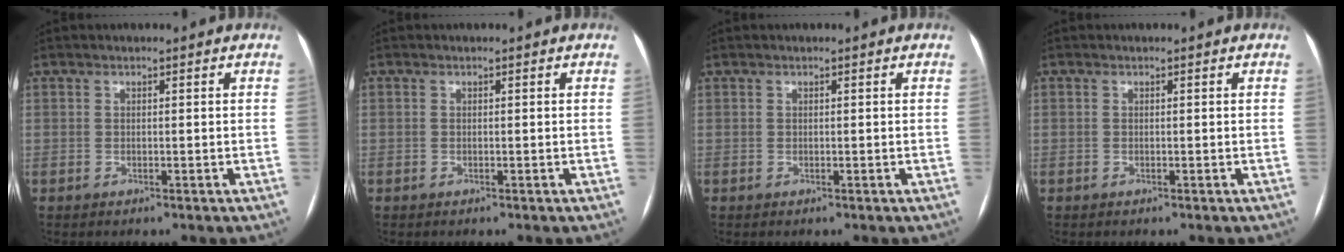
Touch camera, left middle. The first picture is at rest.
{"total": 0.0}
{"total": 0.0}
{"total": 0.0}